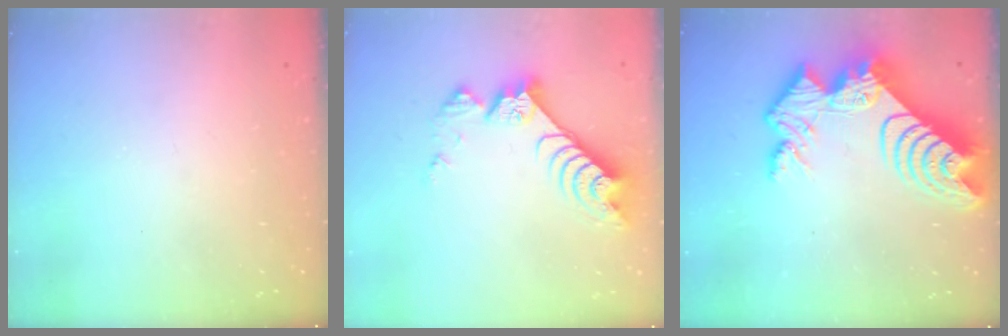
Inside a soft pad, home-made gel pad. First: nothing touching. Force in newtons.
{"total": 10.3, "press": 10.3, "slide": 1.0}
{"total": 16.3, "press": 16.2, "slide": 1.4}